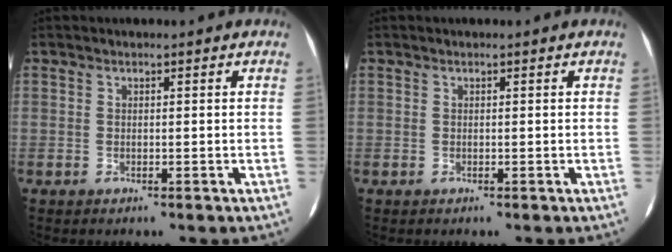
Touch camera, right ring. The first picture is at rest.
{"total": 0.0}